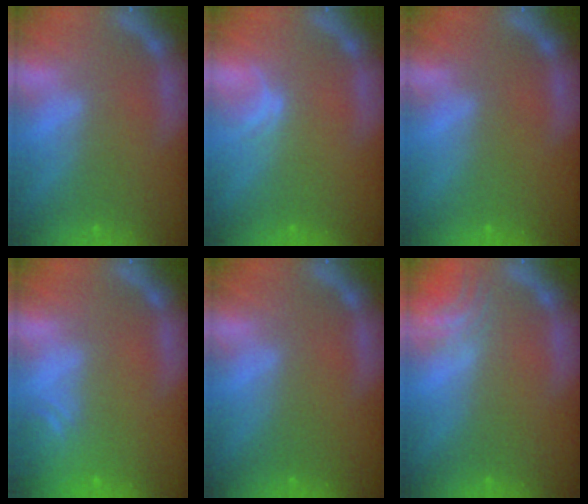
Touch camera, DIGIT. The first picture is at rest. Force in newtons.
{"total": 1.0}
{"total": 0.0}
{"total": 3.0}
{"total": 0.0}
{"total": 3.0}